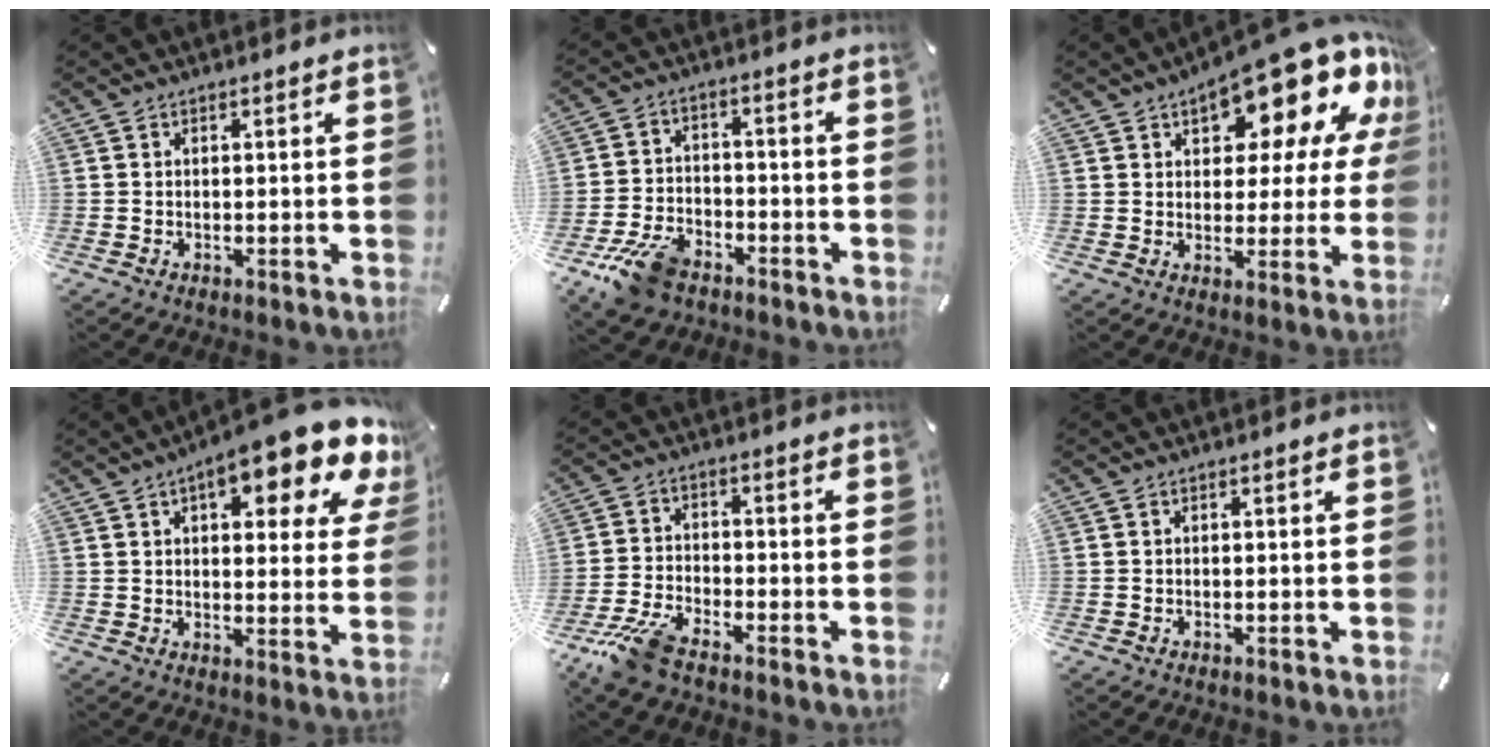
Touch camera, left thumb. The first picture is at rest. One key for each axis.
{"total": 10.2, "fx": -6.9, "fy": 5.6, "fz": 5.1, "tx": -0.099, "ty": 0.037, "tz": -0.127}
{"total": 18.0, "fx": 12.5, "fy": 7.4, "fz": 10.6, "tx": -0.142, "ty": -0.102, "tz": 0.208}
{"total": 14.4, "fx": 9.2, "fy": 5.2, "fz": 9.8, "tx": -0.130, "ty": -0.053, "tz": 0.147}
{"total": 8.1, "fx": -6.5, "fy": 2.5, "fz": 4.2, "tx": -0.103, "ty": 0.013, "tz": -0.128}
{"total": 0.0}